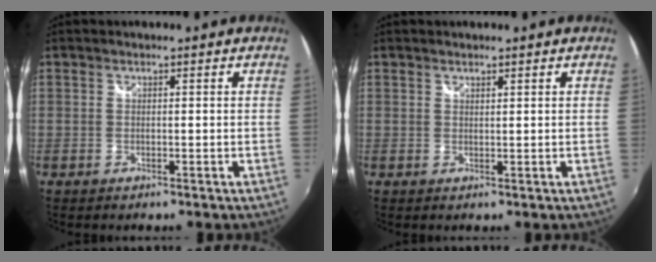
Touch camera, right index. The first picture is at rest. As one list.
[{"total": 0.7, "force": [0.7, 0.1, 0.1], "torque": [-0.002, -0.001, 0.012]}]